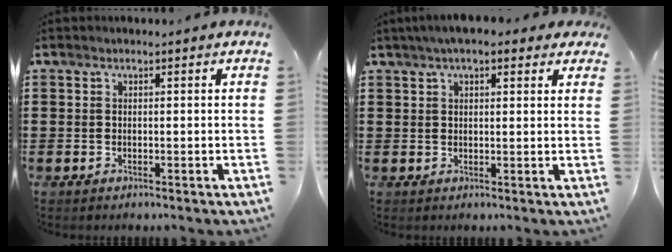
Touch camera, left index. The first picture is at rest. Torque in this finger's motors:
{"motor_torque": [2.14, 0.00, 1.05, 0.21]}